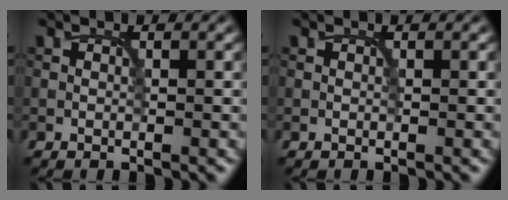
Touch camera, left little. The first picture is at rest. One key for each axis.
{"total": 0.0}